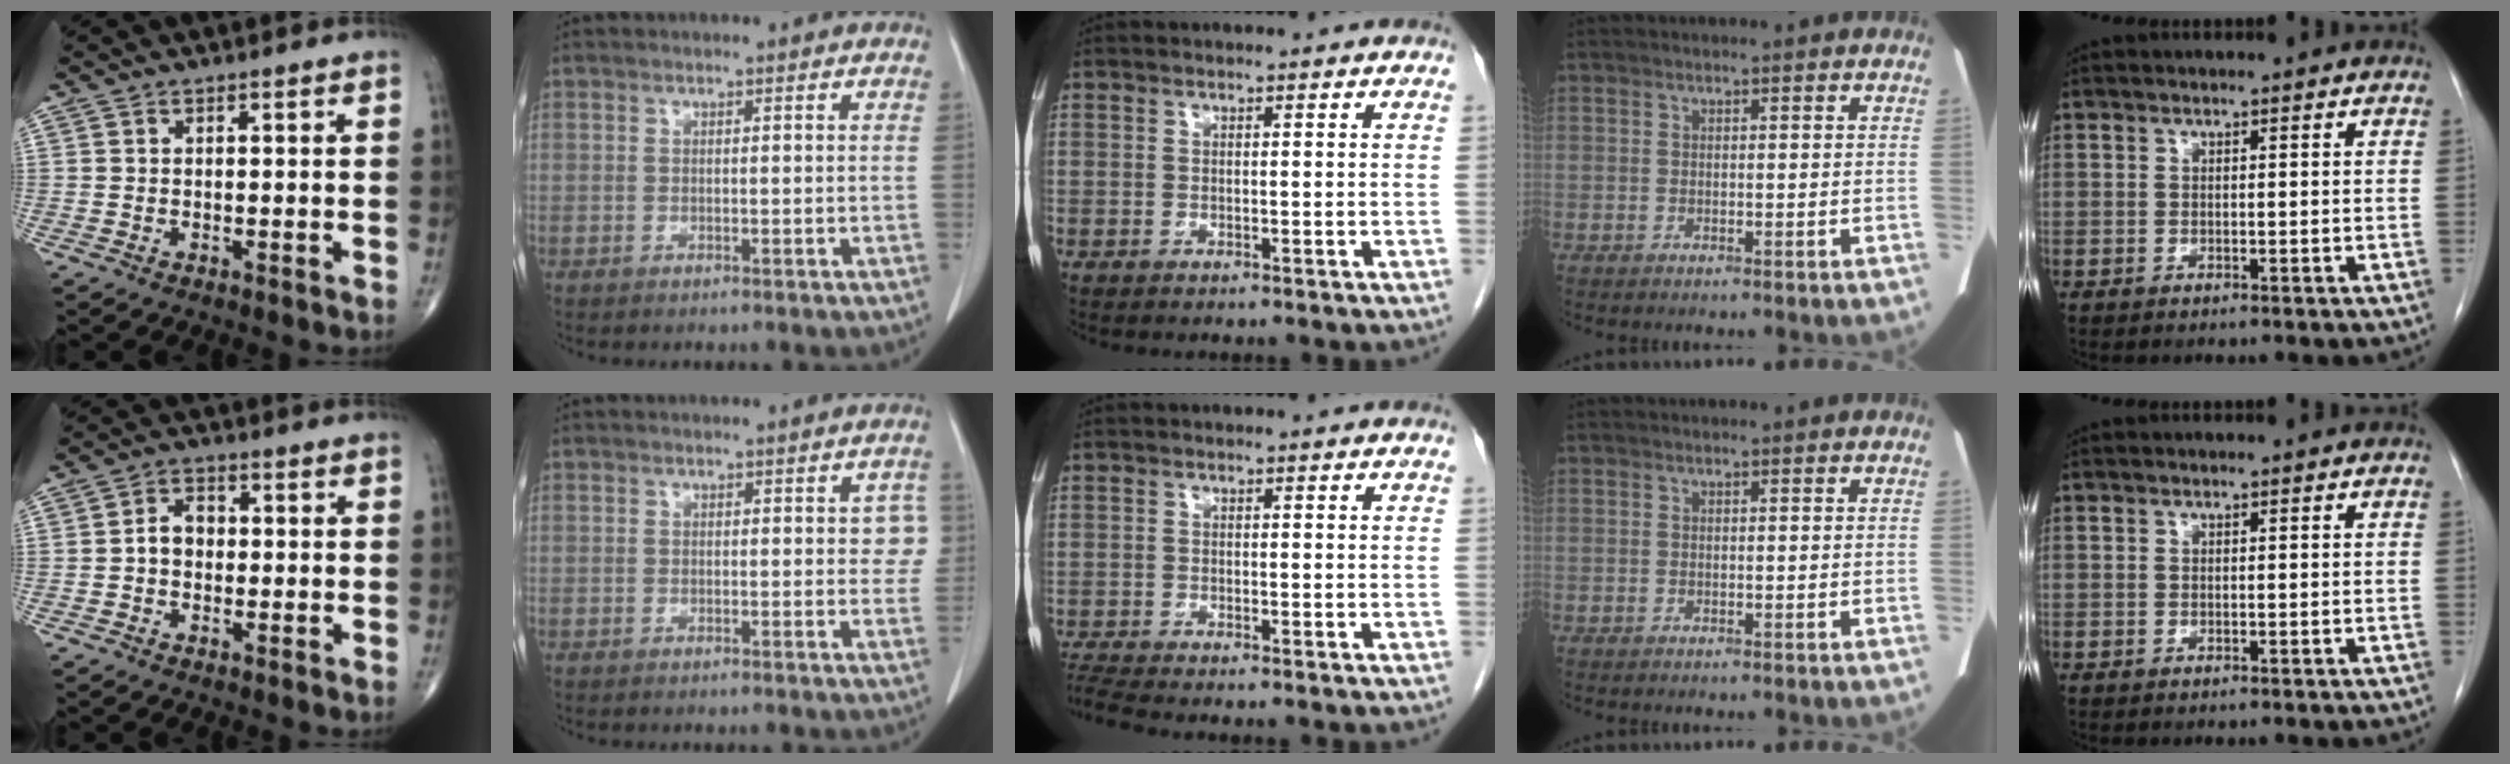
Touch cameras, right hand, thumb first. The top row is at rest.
{"thumb": {"total": 4.0, "force": [-0.3, 3.0, 2.6], "torque": [-0.034, 0.018, -0.014]}, "index": {"total": 3.2, "force": [0.7, 1.6, 2.7], "torque": [-0.013, 0.006, 0.003]}, "middle": {"total": 2.6, "force": [-2.4, -0.9, 0.5], "torque": [-0.024, -0.016, -0.050]}}